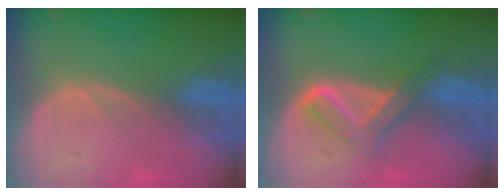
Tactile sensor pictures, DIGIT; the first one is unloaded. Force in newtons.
{"total": 5.1, "press": 5.0, "slide": 0.8}